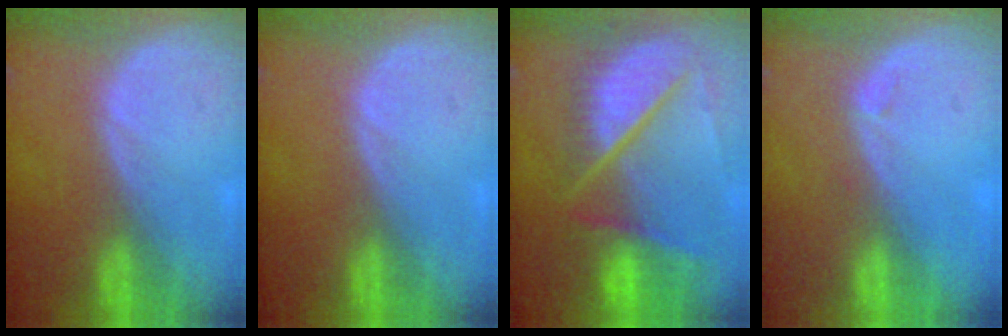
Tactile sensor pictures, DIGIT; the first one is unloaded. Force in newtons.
{"total": 0.0}
{"total": 10.9, "press": 9.0, "slide": 6.1}
{"total": 0.6, "press": 0.6, "slide": 0.2}